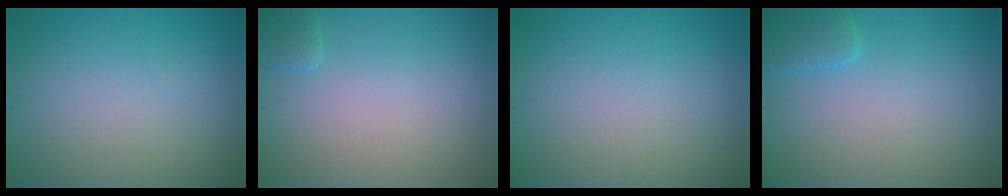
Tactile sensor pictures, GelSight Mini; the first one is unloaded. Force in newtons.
{"total": 1.1, "press": 1.1, "slide": 0.2}
{"total": 0.0}
{"total": 1.9, "press": 1.9, "slide": 0.3}